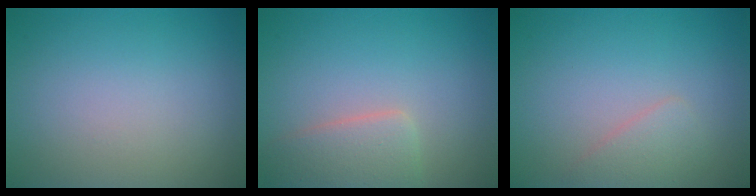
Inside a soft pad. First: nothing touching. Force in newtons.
{"total": 3.2, "press": 3.2, "slide": 0.1}
{"total": 1.7, "press": 1.7, "slide": 0.1}